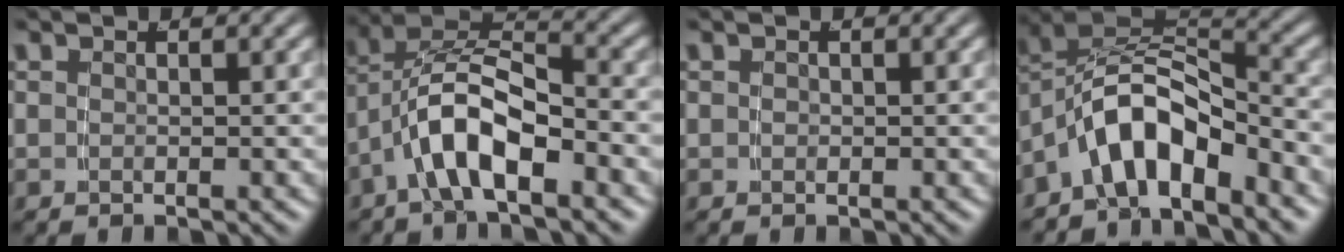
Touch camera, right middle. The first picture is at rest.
{"total": 7.7, "force": [-0.6, 5.2, 5.6], "torque": [-0.118, -0.013, -0.014]}
{"total": 0.0}
{"total": 9.8, "force": [-2.0, 7.2, 6.3], "torque": [-0.125, -0.010, -0.037]}